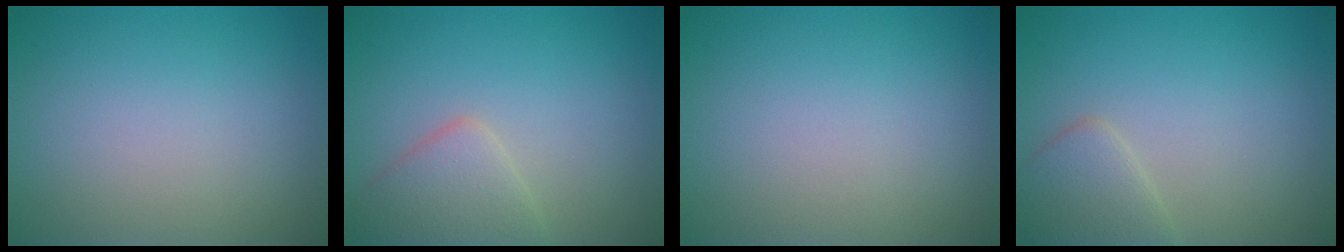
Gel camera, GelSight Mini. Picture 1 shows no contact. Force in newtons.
{"total": 3.1, "press": 3.1, "slide": 0.1}
{"total": 0.0}
{"total": 2.5, "press": 2.5, "slide": 0.2}